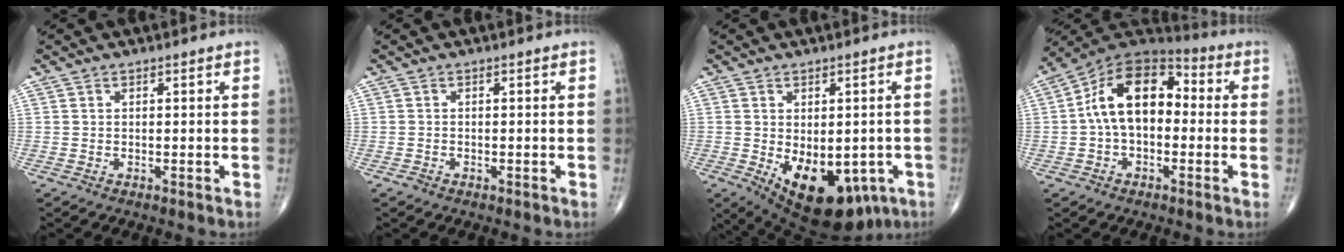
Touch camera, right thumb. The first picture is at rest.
{"total": 0.7, "force": [-0.5, 0.5, 0.2], "torque": [-0.006, 0.001, -0.012]}
{"total": 16.9, "force": [-5.6, 9.8, 12.6], "torque": [-0.165, -0.009, -0.055]}
{"total": 14.9, "force": [0.1, 9.4, 11.5], "torque": [-0.169, 0.047, -0.013]}